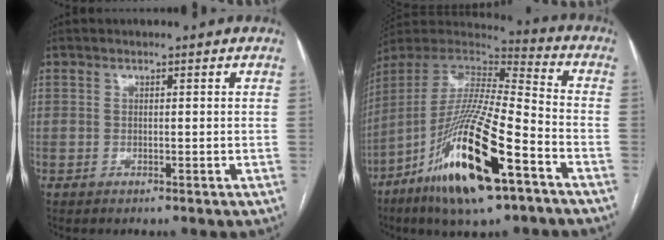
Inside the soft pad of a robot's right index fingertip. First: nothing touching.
{"total": 22.9, "force": [-11.4, 3.4, 19.6], "torque": [-0.396, -0.046, -0.208]}